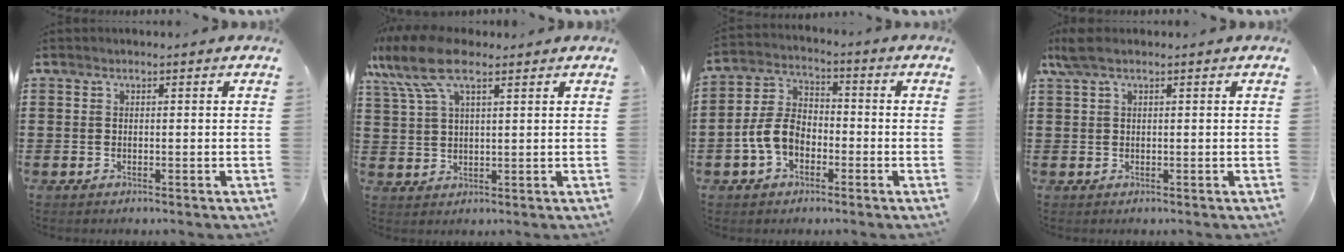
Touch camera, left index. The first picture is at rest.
{"total": 10.3, "force": [6.0, 4.2, 7.3], "torque": [-0.173, -0.005, 0.106]}
{"total": 6.8, "force": [-2.5, 4.6, 4.3], "torque": [-0.113, 0.008, -0.056]}
{"total": 2.1, "force": [1.0, 0.5, 1.7], "torque": [-0.035, 0.002, 0.019]}